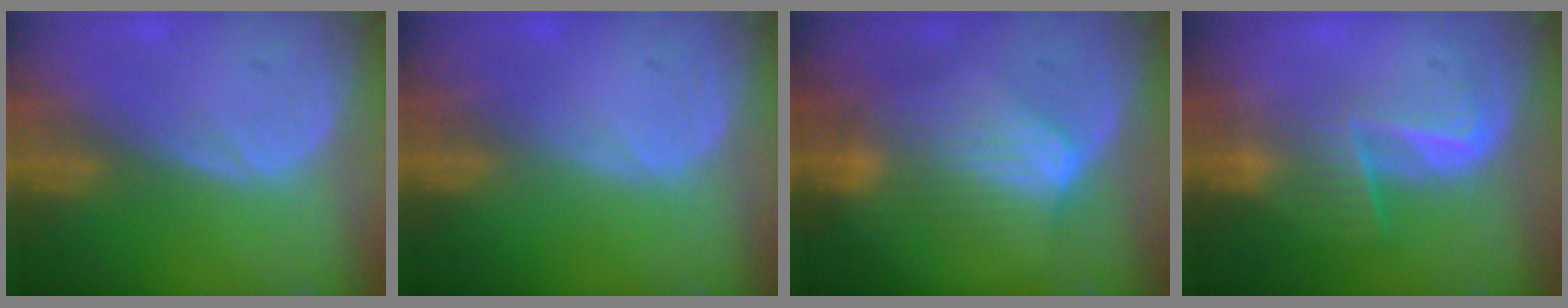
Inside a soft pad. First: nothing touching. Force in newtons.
{"total": 0.0}
{"total": 7.2, "press": 6.5, "slide": 3.1}
{"total": 6.9, "press": 5.6, "slide": 4.0}